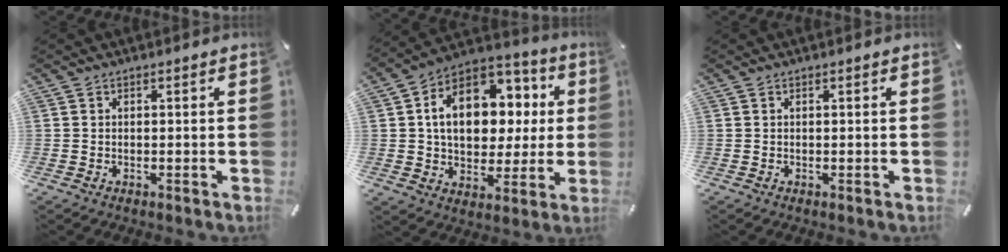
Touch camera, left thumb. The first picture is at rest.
{"total": 16.7, "force": [3.1, 12.5, 10.6], "torque": [-0.173, -0.011, 0.058]}
{"total": 0.0}